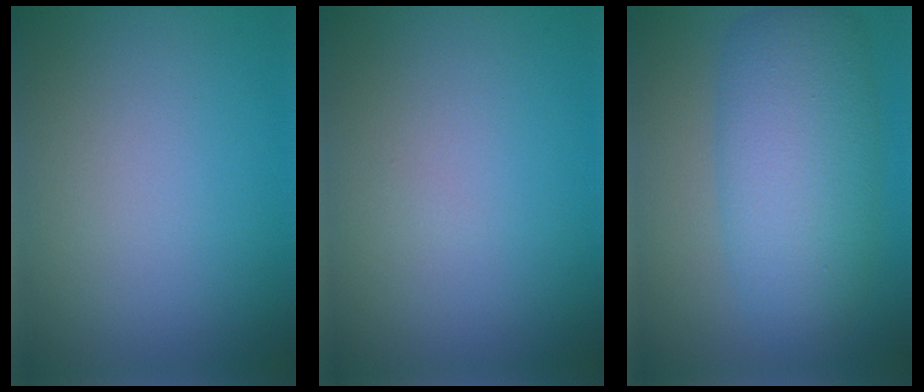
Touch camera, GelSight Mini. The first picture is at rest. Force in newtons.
{"total": 0.0}
{"total": 8.1, "press": 8.1, "slide": 0.1}